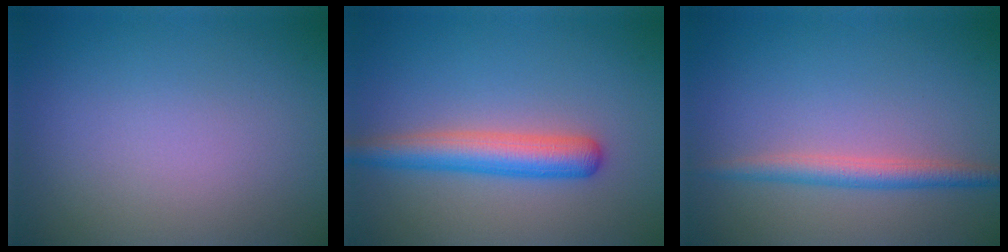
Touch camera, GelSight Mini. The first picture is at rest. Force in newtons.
{"total": 4.0, "press": 4.0, "slide": 0.1}
{"total": 2.5, "press": 2.5, "slide": 0.1}